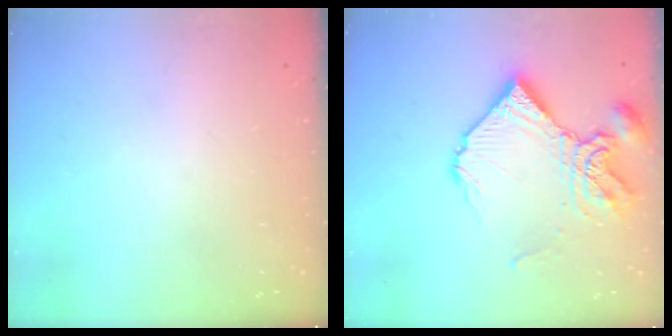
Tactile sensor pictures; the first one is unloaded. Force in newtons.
{"total": 13.9, "press": 13.7, "slide": 1.8}